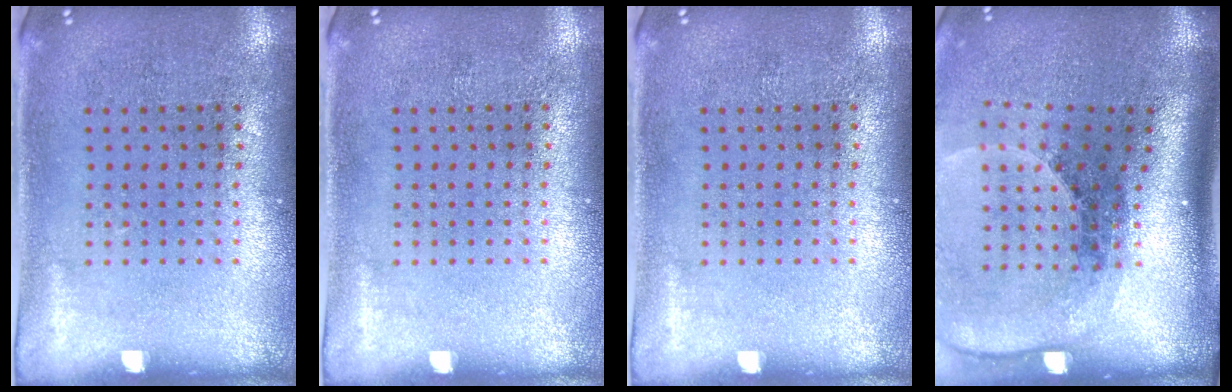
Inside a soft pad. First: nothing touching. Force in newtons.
{"total": 0.0}
{"total": 0.0}
{"total": 2.7, "press": 1.9, "slide": 2.0}